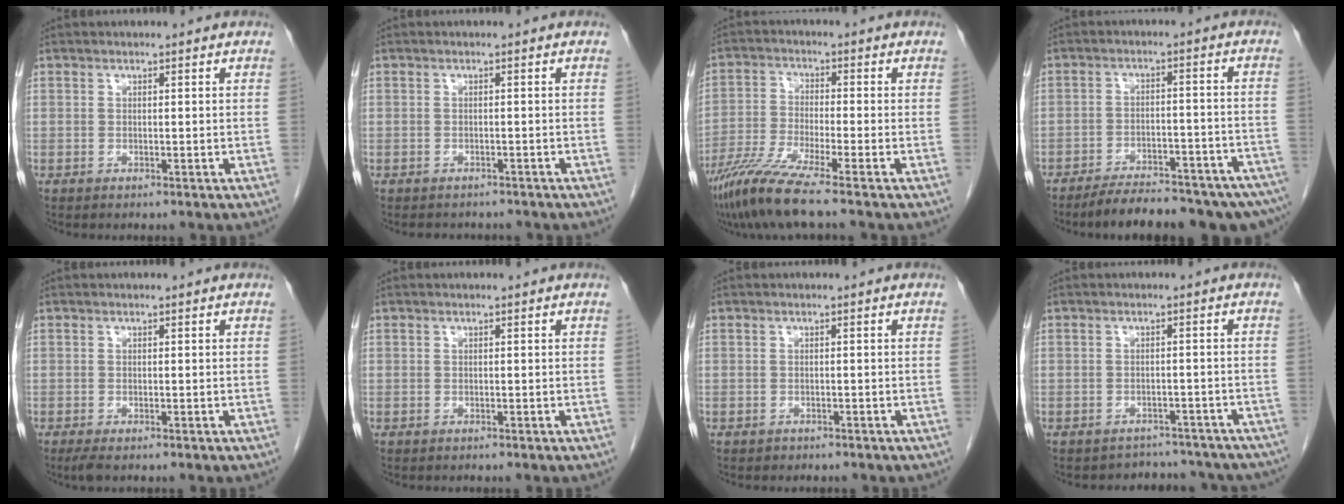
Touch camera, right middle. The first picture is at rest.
{"total": 3.9, "force": [-3.4, 1.6, 0.8], "torque": [-0.012, -0.002, -0.040]}
{"total": 8.5, "force": [-6.4, -1.0, 5.5], "torque": [-0.110, -0.035, -0.125]}
{"total": 18.1, "force": [-15.2, 3.6, 9.1], "torque": [-0.089, 0.009, -0.201]}
{"total": 1.7, "force": [-1.2, 0.4, 1.1], "torque": [-0.024, -0.006, -0.020]}
{"total": 0.0}
{"total": 1.5, "force": [-1.3, 0.8, 0.4], "torque": [-0.019, 0.000, -0.012]}
{"total": 10.4, "force": [-9.3, 4.7, 0.8], "torque": [0.001, 0.025, -0.094]}